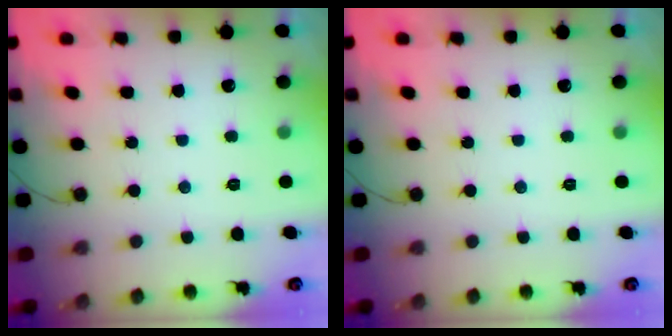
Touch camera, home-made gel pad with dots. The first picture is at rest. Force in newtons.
{"total": 0.0}